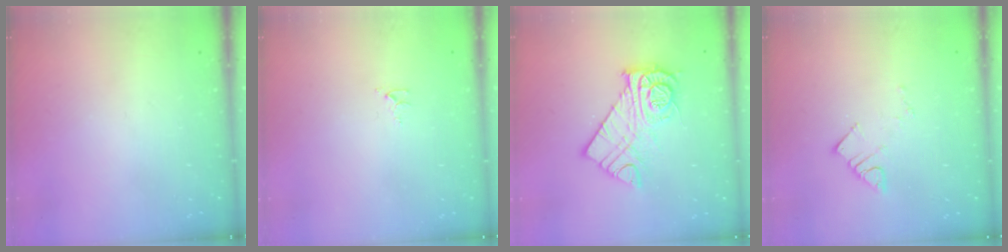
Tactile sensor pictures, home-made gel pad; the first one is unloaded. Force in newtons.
{"total": 3.7, "press": 3.7, "slide": 0.4}
{"total": 13.7, "press": 13.6, "slide": 1.3}
{"total": 4.9, "press": 4.9, "slide": 0.4}